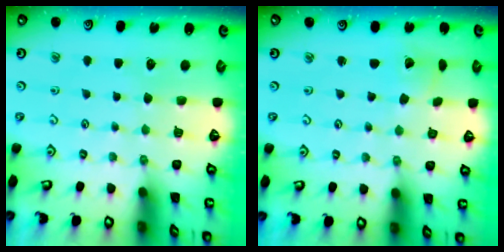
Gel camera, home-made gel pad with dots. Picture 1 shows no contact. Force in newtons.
{"total": 2.0, "press": 2.0, "slide": 0.3}